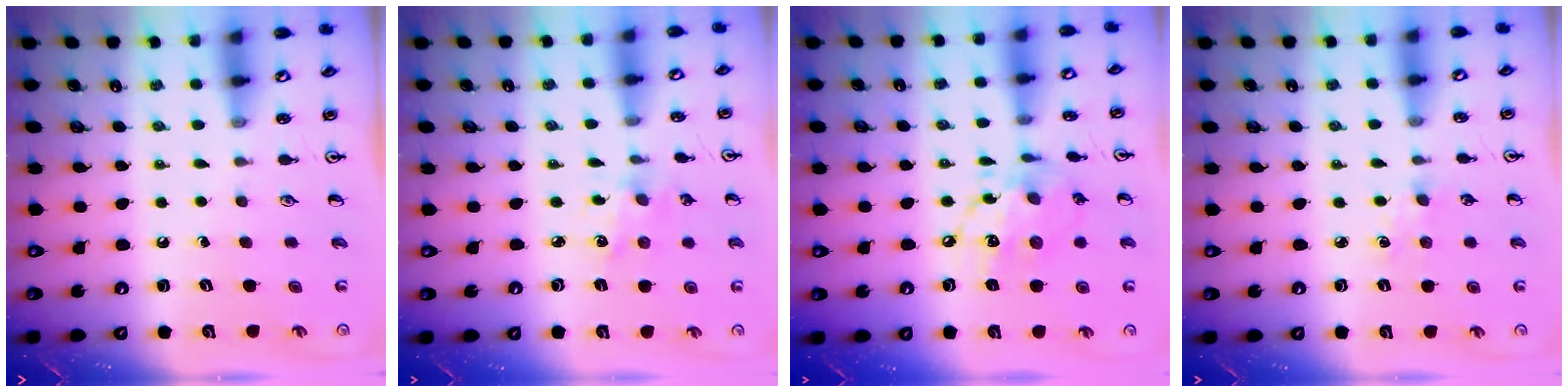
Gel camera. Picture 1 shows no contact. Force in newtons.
{"total": 2.5, "press": 2.4, "slide": 0.4}
{"total": 11.7, "press": 11.7, "slide": 0.7}
{"total": 2.7, "press": 2.7, "slide": 0.4}